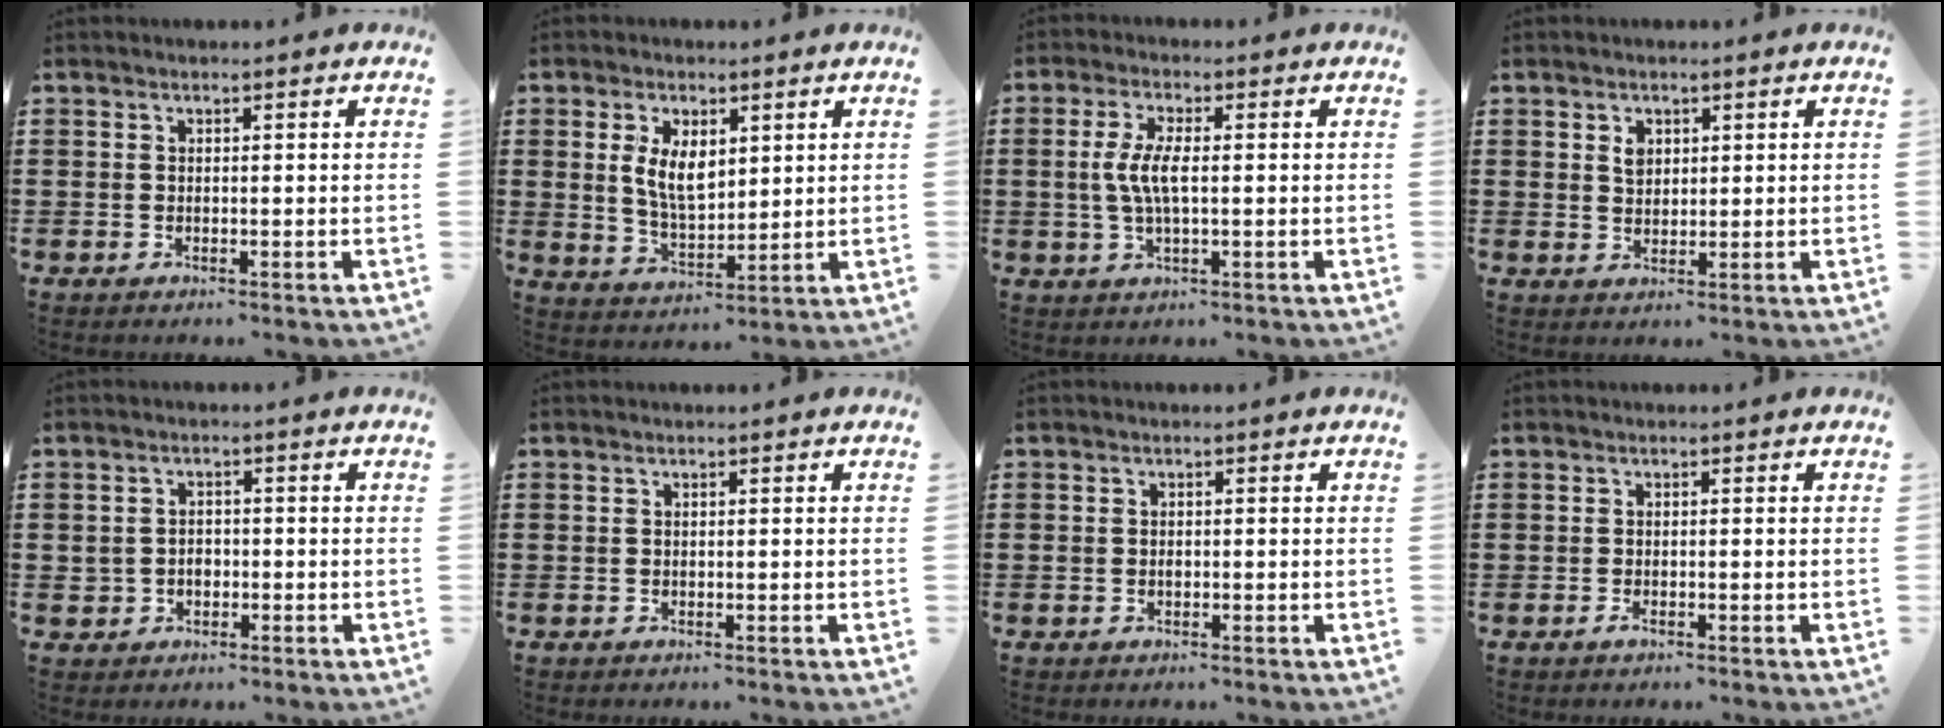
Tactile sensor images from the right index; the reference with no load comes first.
{"total": 6.4, "force": [1.6, 3.4, 5.2], "torque": [-0.103, 0.005, 0.027]}
{"total": 5.2, "force": [-0.1, 1.5, 5.0], "torque": [-0.113, -0.007, -0.010]}
{"total": 2.2, "force": [1.0, 1.6, 1.2], "torque": [-0.028, 0.005, 0.019]}
{"total": 2.1, "force": [-0.6, 2.0, 0.7], "torque": [-0.019, 0.005, -0.015]}
{"total": 0.0}
{"total": 0.8, "force": [-0.2, 0.6, 0.5], "torque": [-0.012, 0.001, -0.003]}
{"total": 0.6, "force": [-0.3, 0.2, 0.4], "torque": [-0.010, -0.007, -0.003]}